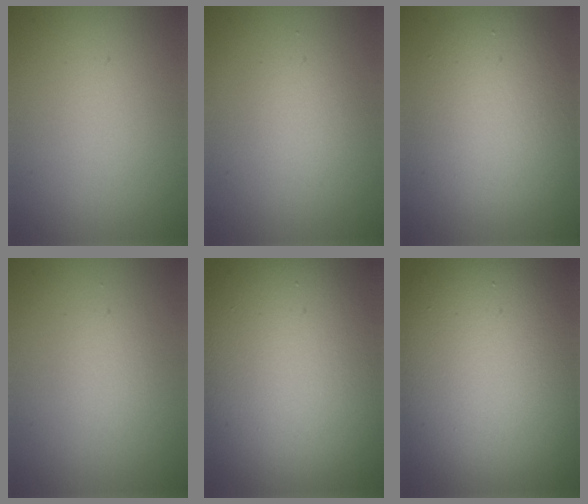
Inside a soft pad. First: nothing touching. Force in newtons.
{"total": 2.0, "press": 2.0, "slide": 0.2}
{"total": 6.6, "press": 6.6, "slide": 0.4}
{"total": 1.3, "press": 1.3, "slide": 0.1}
{"total": 17.8, "press": 17.7, "slide": 1.0}
{"total": 13.1, "press": 13.1, "slide": 1.1}